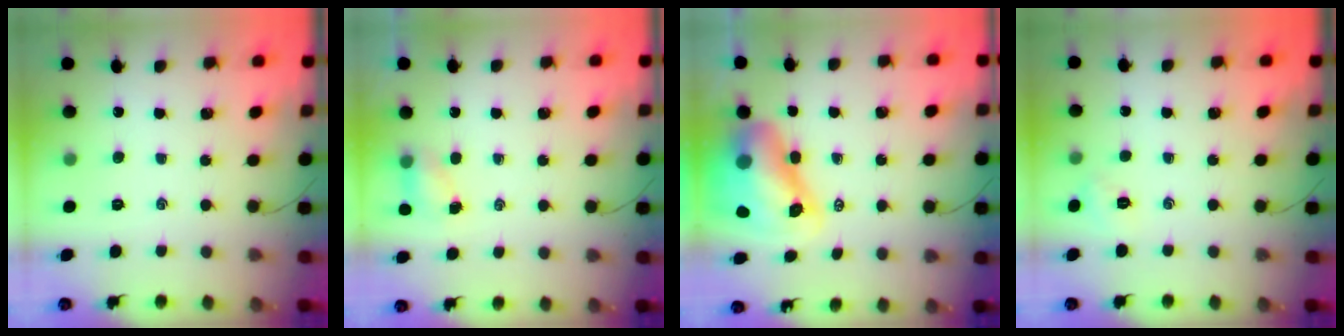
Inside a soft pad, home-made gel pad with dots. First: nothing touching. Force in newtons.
{"total": 4.0, "press": 3.9, "slide": 1.0}
{"total": 12.7, "press": 12.1, "slide": 3.9}
{"total": 2.2, "press": 2.2, "slide": 0.6}